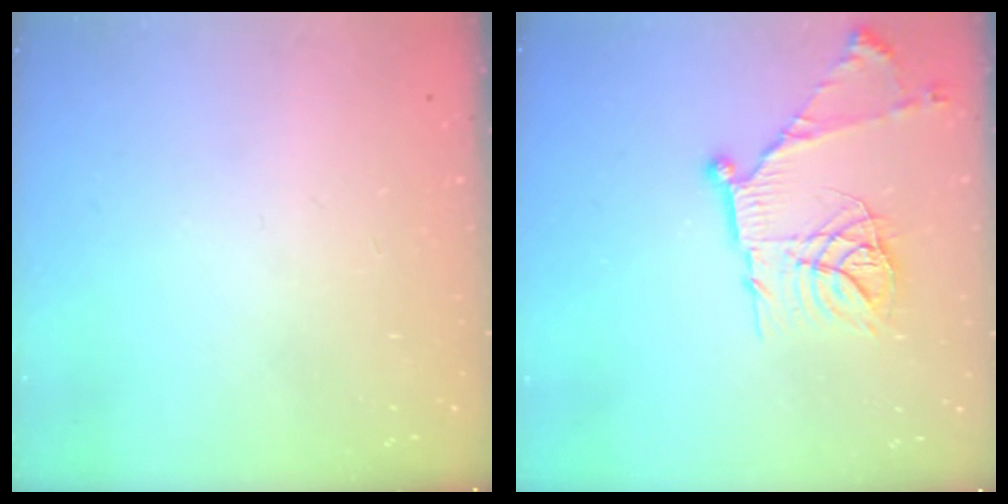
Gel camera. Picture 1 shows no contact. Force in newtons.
{"total": 18.9, "press": 18.8, "slide": 1.9}